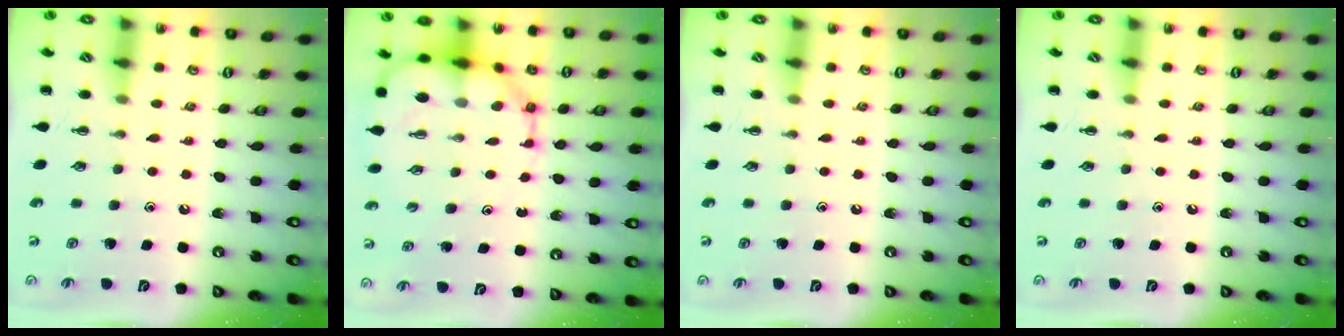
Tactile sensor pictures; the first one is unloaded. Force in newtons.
{"total": 11.6, "press": 11.1, "slide": 3.4}
{"total": 0.0}
{"total": 0.0}